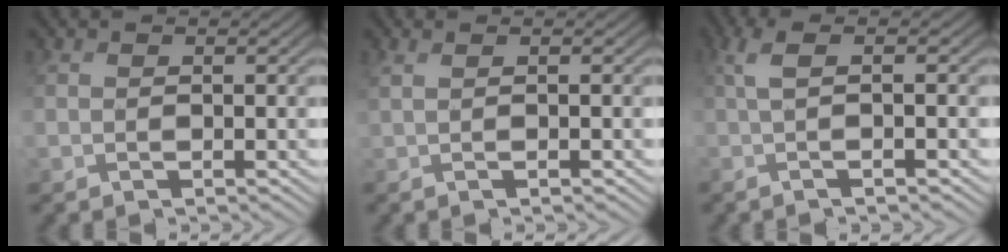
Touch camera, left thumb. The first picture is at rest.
{"total": 2.1, "force": [0.4, 0.5, 2.0], "torque": [-0.031, 0.000, -0.008]}
{"total": 4.7, "force": [-0.1, 1.2, 4.5], "torque": [-0.078, 0.007, -0.013]}